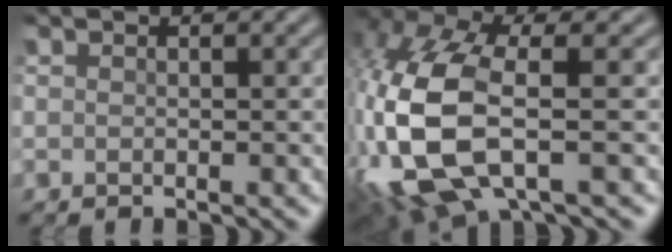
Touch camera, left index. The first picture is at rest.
{"total": 10.9, "force": [-1.3, 5.2, 9.5], "torque": [-0.241, -0.001, -0.031]}